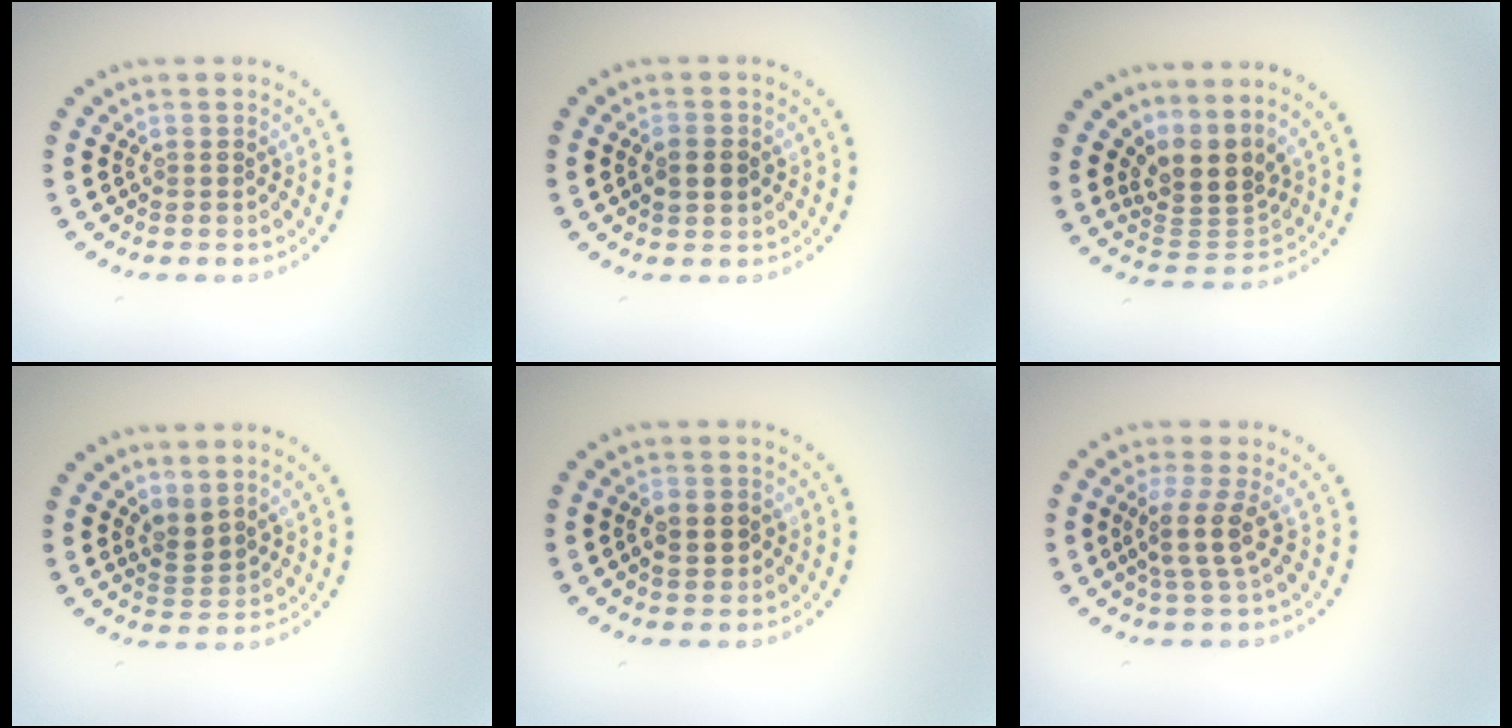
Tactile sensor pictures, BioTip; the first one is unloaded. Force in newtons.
{"total": 2.6, "press": 2.5, "slide": 0.1}
{"total": 4.0, "press": 3.0, "slide": 2.7}
{"total": 2.3, "press": 1.5, "slide": 1.7}
{"total": 2.5, "press": 2.5, "slide": 0.2}
{"total": 2.9, "press": 2.1, "slide": 2.0}